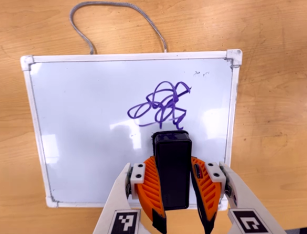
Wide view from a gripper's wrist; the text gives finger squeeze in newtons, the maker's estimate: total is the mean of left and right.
{"total": 7.8, "left": 6.4, "right": 9.2}